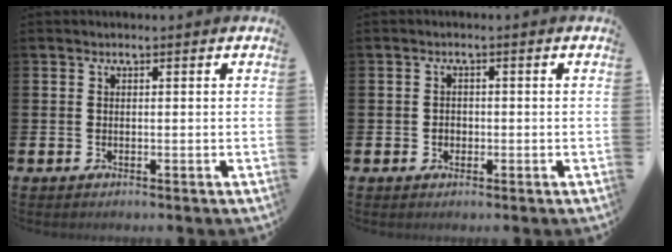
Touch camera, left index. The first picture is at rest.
{"total": 1.3, "force": [-0.3, 1.2, 0.5], "torque": [-0.003, 0.005, -0.010]}